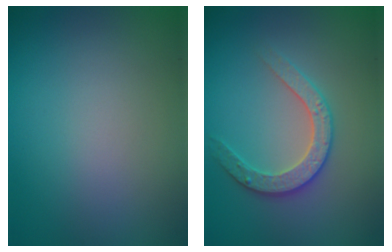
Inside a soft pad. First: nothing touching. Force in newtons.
{"total": 2.8, "press": 2.8, "slide": 0.3}